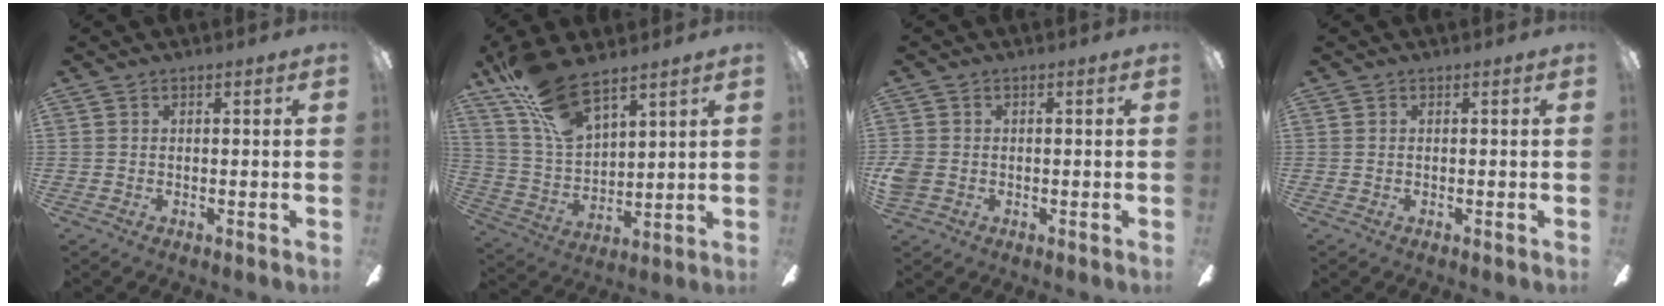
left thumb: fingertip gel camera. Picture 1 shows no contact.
{"total": 15.1, "force": [11.5, 4.8, 8.5], "torque": [-0.195, -0.055, 0.209]}
{"total": 3.5, "force": [-0.6, 2.9, 1.9], "torque": [-0.044, 0.004, -0.013]}
{"total": 0.0}